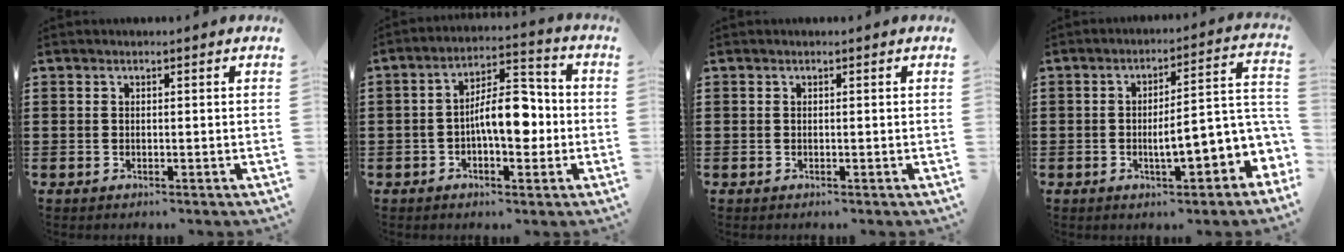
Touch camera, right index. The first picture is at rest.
{"total": 9.2, "force": [-0.9, 4.2, 8.1], "torque": [-0.117, 0.008, -0.019]}
{"total": 0.0}
{"total": 7.6, "force": [-2.1, 2.1, 7.0], "torque": [-0.099, -0.023, -0.046]}